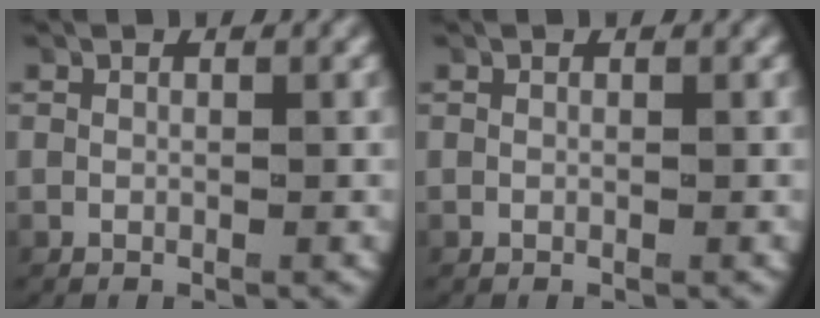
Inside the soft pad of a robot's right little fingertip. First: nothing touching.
{"total": 0.0}